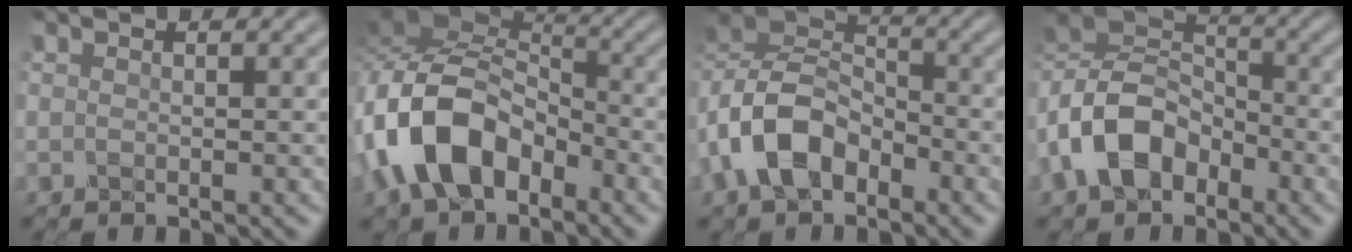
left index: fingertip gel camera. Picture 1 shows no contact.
{"total": 9.8, "force": [-4.0, 6.0, 6.7], "torque": [-0.140, 0.012, -0.081]}
{"total": 7.2, "force": [-3.3, 4.4, 4.7], "torque": [-0.101, 0.013, -0.079]}
{"total": 8.6, "force": [-3.7, 5.6, 5.3], "torque": [-0.114, 0.009, -0.083]}